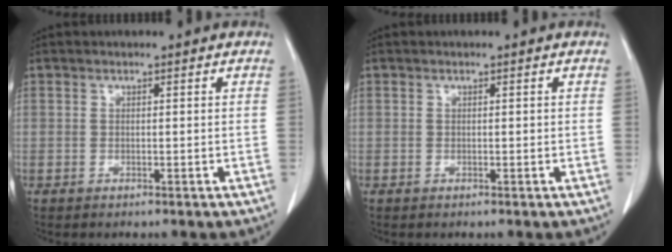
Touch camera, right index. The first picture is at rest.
{"total": 0.0}